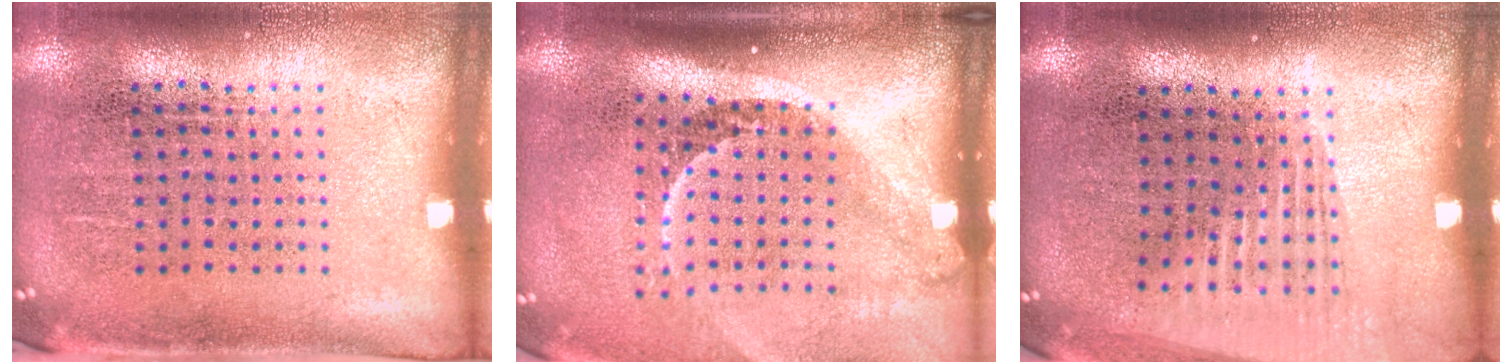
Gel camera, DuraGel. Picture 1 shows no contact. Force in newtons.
{"total": 2.2, "press": 1.5, "slide": 1.6}
{"total": 1.4, "press": 1.2, "slide": 0.7}